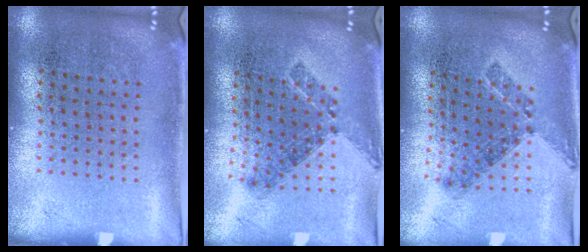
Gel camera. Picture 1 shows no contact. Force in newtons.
{"total": 0.7, "press": 0.7, "slide": 0.3}
{"total": 0.7, "press": 0.7, "slide": 0.3}